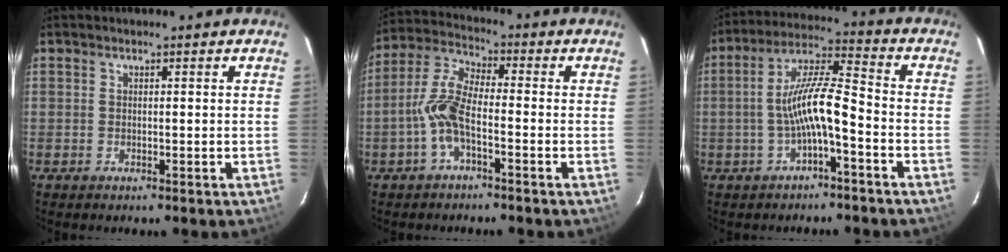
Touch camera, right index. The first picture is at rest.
{"total": 8.0, "force": [-2.8, 2.7, 7.0], "torque": [-0.158, 0.012, -0.061]}
{"total": 9.4, "force": [-3.0, 1.5, 8.8], "torque": [-0.181, 0.018, -0.054]}